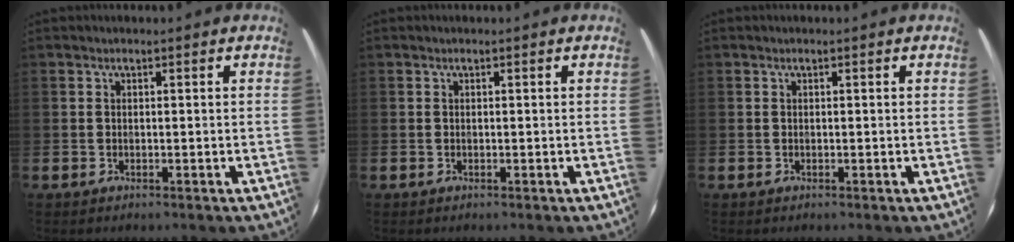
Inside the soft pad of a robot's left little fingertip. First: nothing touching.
{"total": 0.0}
{"total": 0.0}